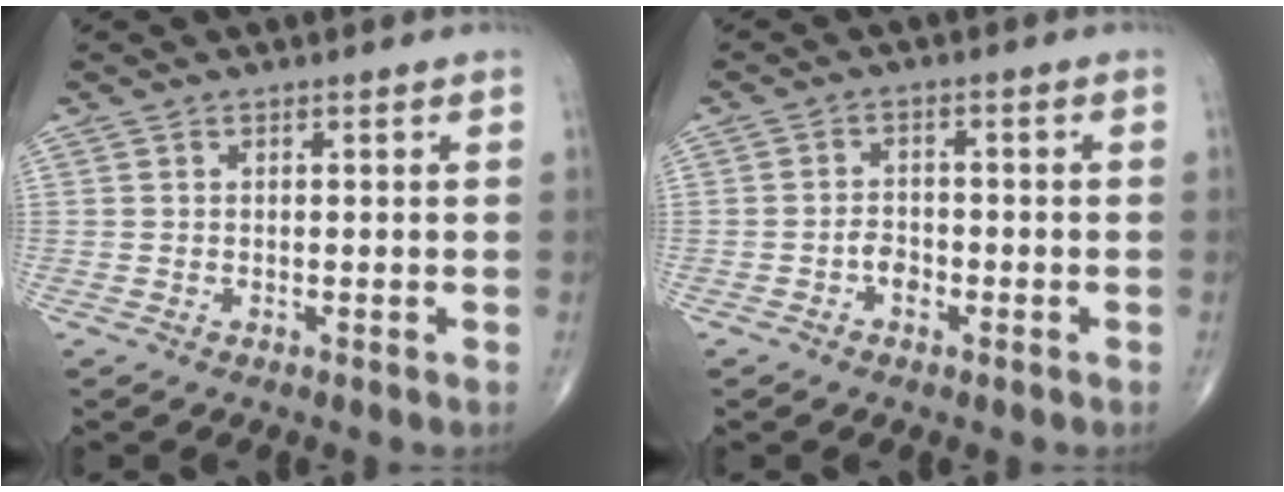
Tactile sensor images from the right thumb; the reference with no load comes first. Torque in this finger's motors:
{"motor_torque": [0.68, 0.02, 0.13, -0.42, -0.01]}